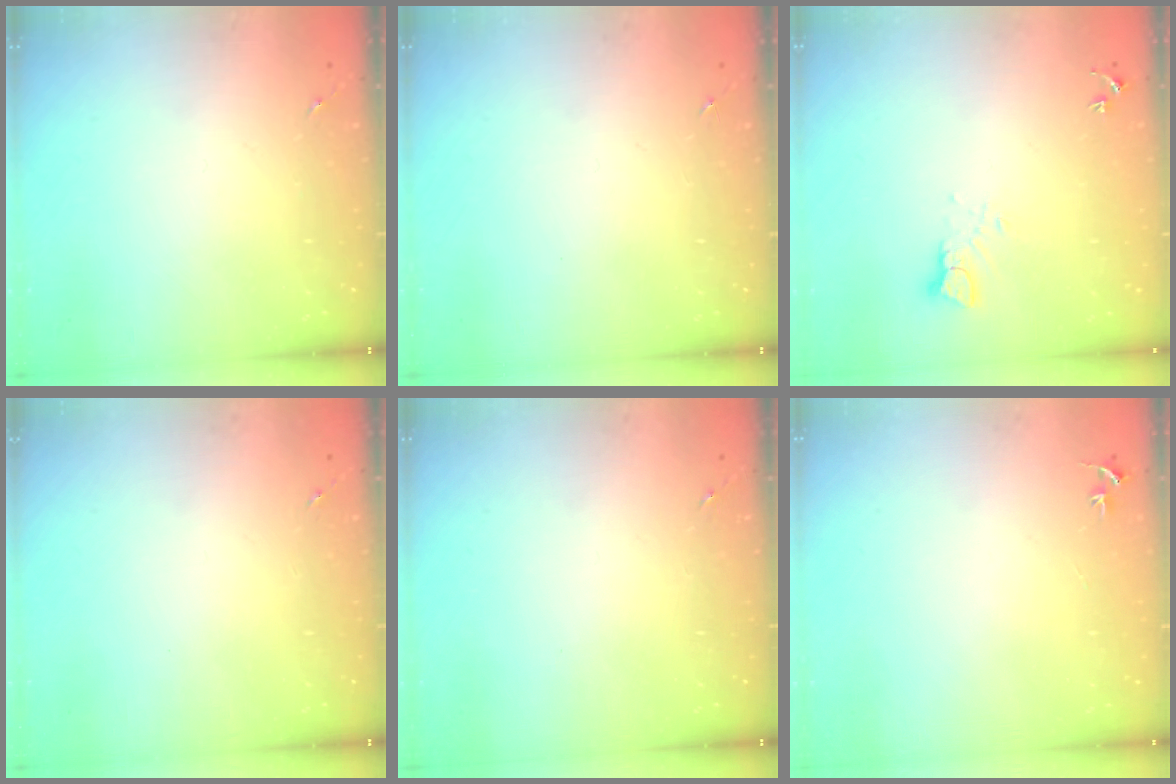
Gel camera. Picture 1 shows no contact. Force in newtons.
{"total": 0.0}
{"total": 3.6, "press": 3.5, "slide": 0.3}
{"total": 0.0}
{"total": 0.0}
{"total": 3.0, "press": 3.0, "slide": 0.3}